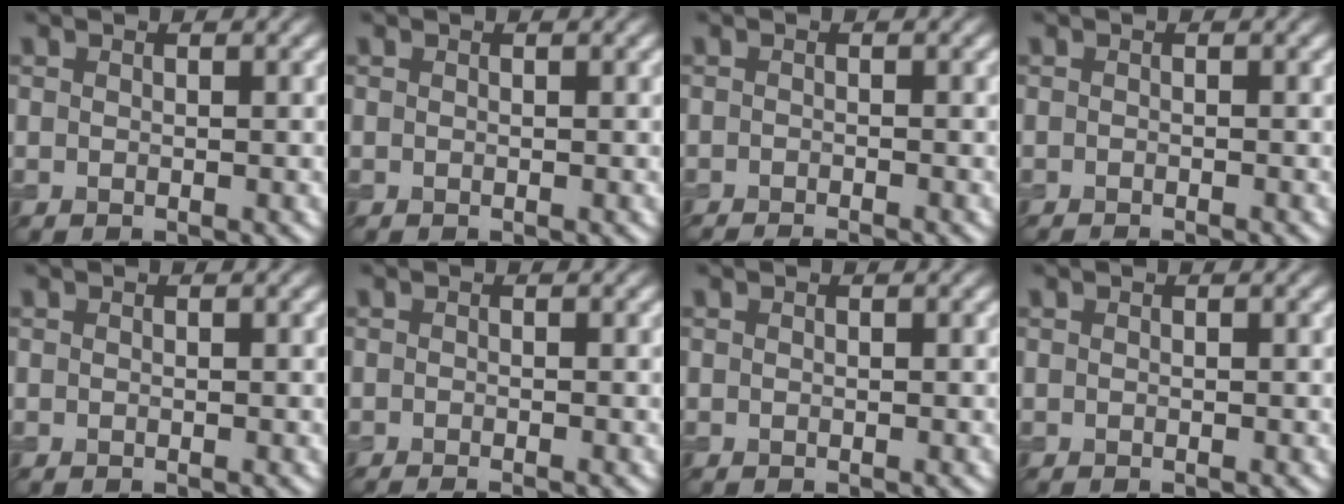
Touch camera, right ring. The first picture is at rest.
{"total": 0.0}
{"total": 2.2, "force": [-1.8, 0.3, 1.1], "torque": [-0.013, -0.005, -0.033]}
{"total": 1.3, "force": [-1.2, 0.2, 0.6], "torque": [0.002, -0.004, -0.018]}
{"total": 0.0}
{"total": 1.5, "force": [-1.0, 0.4, 1.1], "torque": [-0.007, -0.007, -0.017]}
{"total": 0.0}
{"total": 0.0}